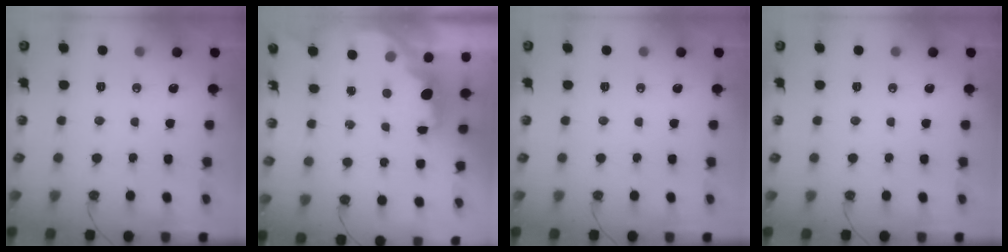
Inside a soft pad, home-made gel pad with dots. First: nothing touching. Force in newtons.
{"total": 2.0, "press": 1.9, "slide": 0.6}
{"total": 0.0}
{"total": 0.0}